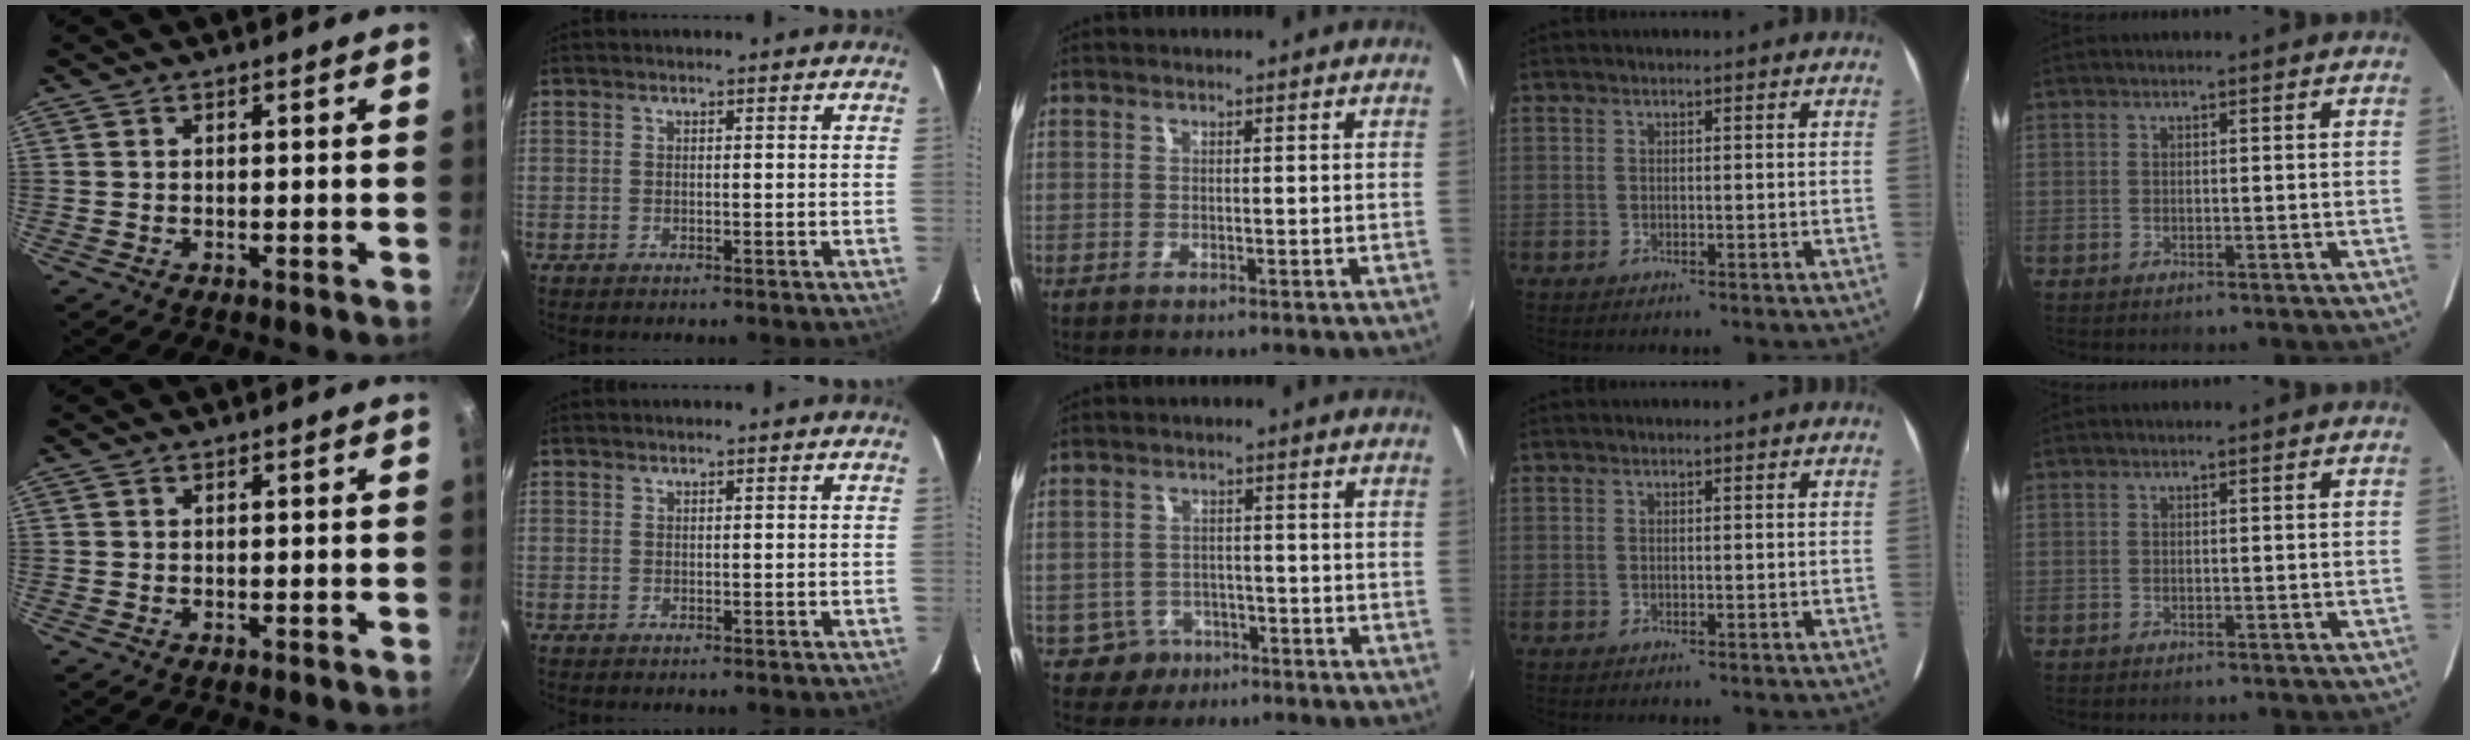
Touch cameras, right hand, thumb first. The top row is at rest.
{"middle": {"total": 4.3, "force": [-2.7, 3.4, 0.3], "torque": [-0.020, 0.011, -0.038]}}